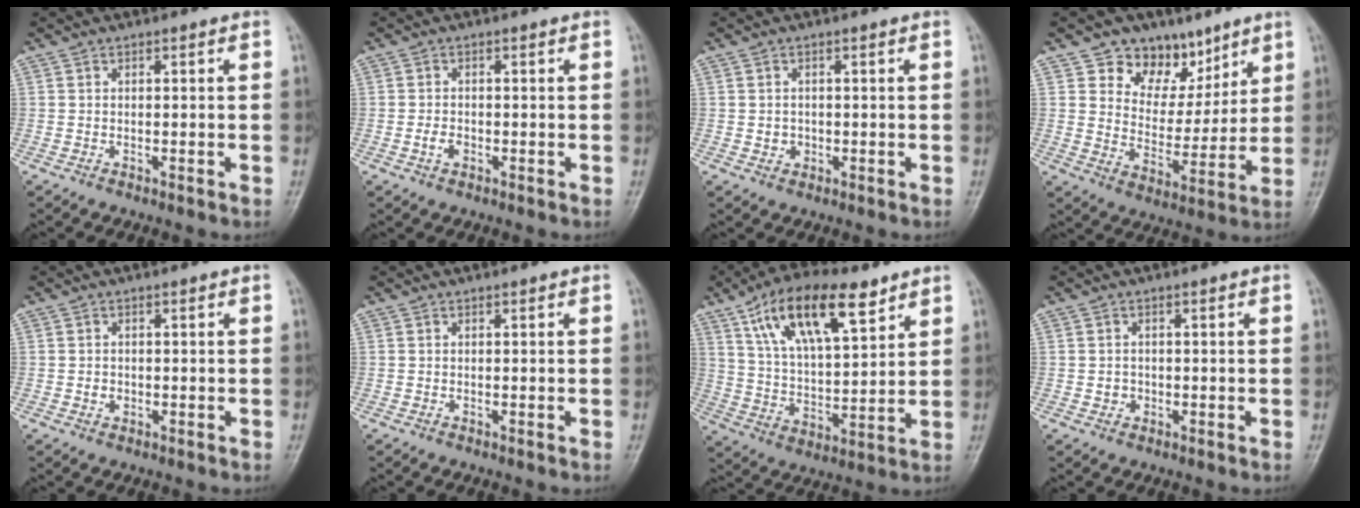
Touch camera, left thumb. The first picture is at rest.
{"total": 1.9, "force": [-0.6, 1.3, 1.2], "torque": [-0.021, 0.004, -0.013]}
{"total": 1.7, "force": [-0.1, 1.6, 0.6], "torque": [-0.002, 0.003, 0.003]}
{"total": 11.8, "force": [7.4, 8.3, 3.9], "torque": [-0.014, -0.038, 0.127]}
{"total": 1.3, "force": [-0.1, 1.1, 0.6], "torque": [-0.006, 0.002, 0.001]}
{"total": 0.0}
{"total": 18.5, "force": [10.3, 7.6, 13.5], "torque": [-0.201, -0.028, 0.185]}
{"total": 1.5, "force": [-0.2, 1.5, 0.5], "torque": [0.001, 0.004, -0.001]}